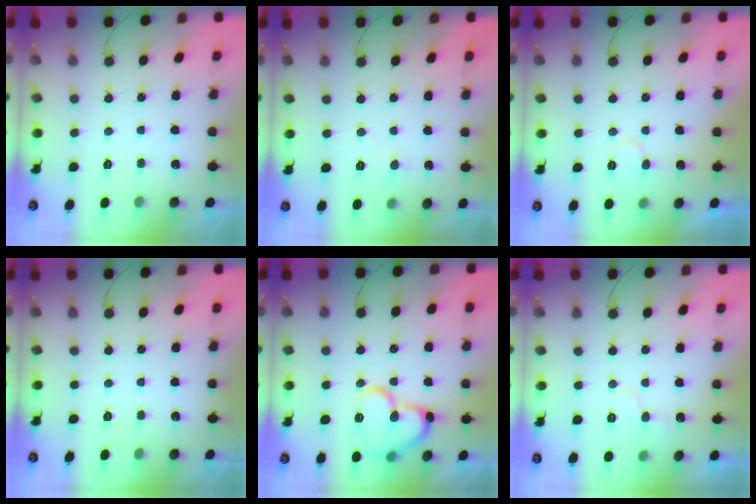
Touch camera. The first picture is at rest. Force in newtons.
{"total": 4.5, "press": 4.4, "slide": 0.3}
{"total": 6.8, "press": 6.8, "slide": 0.4}
{"total": 0.0}
{"total": 15.8, "press": 15.7, "slide": 1.4}
{"total": 5.3, "press": 5.3, "slide": 0.5}